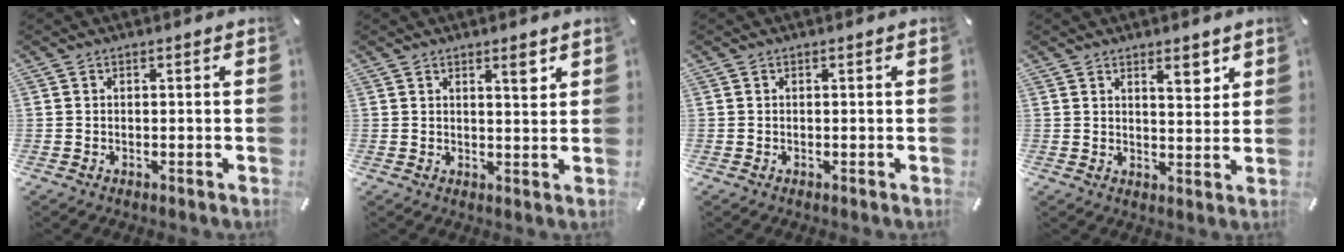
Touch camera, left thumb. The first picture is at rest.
{"total": 3.5, "force": [2.1, 0.7, 2.7], "torque": [-0.034, -0.008, 0.029]}
{"total": 0.0}
{"total": 5.3, "force": [3.5, 2.2, 3.3], "torque": [-0.033, -0.021, 0.054]}